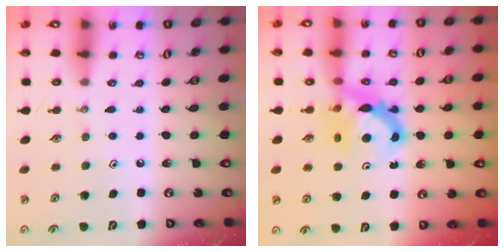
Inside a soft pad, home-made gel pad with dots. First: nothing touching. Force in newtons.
{"total": 7.3, "press": 7.3, "slide": 0.5}